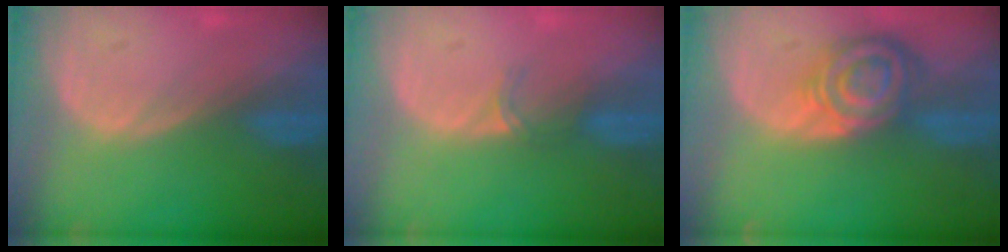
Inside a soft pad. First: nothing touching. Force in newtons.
{"total": 1.9, "press": 1.5, "slide": 1.2}
{"total": 8.4, "press": 7.3, "slide": 4.2}